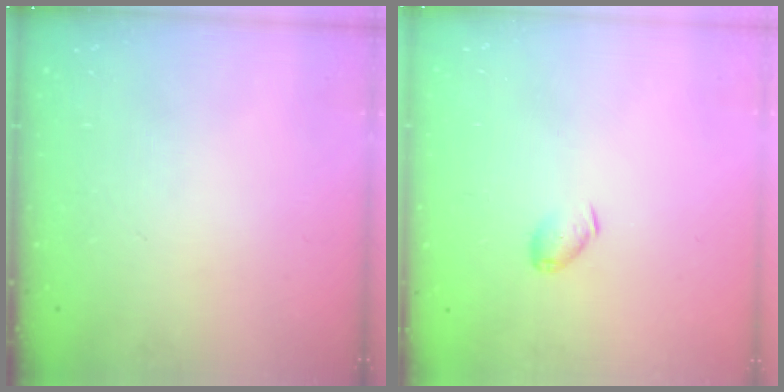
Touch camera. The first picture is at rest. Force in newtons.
{"total": 6.0, "press": 6.0, "slide": 0.8}